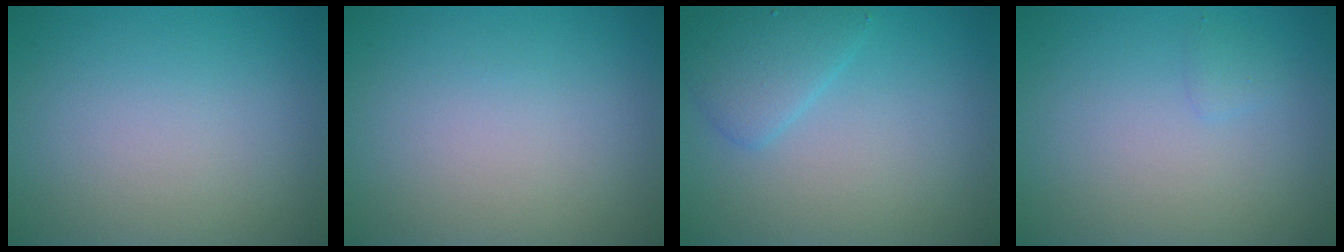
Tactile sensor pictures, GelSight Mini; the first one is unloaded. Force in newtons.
{"total": 0.0}
{"total": 2.8, "press": 2.8, "slide": 0.1}
{"total": 0.7, "press": 0.7, "slide": 0.0}